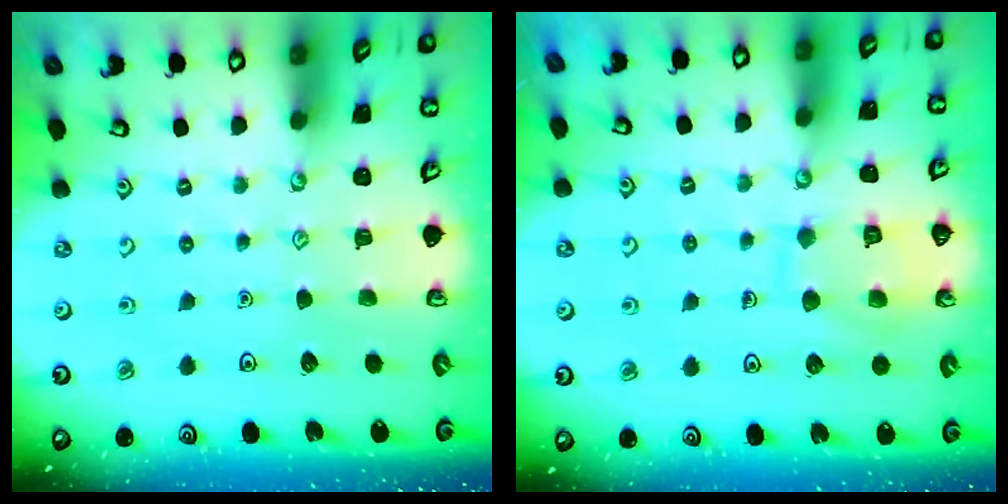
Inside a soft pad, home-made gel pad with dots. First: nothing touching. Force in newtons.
{"total": 9.9, "press": 9.8, "slide": 0.9}